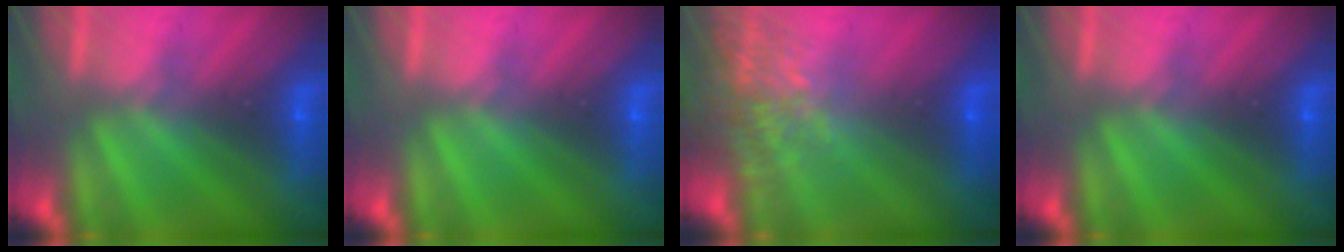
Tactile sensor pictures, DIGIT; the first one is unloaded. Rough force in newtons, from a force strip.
{"total": 0.0}
{"total": 7.1}
{"total": 0.0}